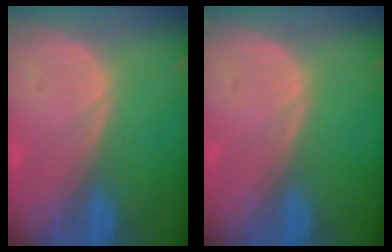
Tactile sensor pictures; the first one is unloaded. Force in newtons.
{"total": 0.0}